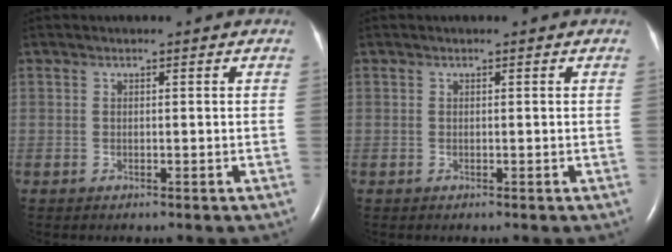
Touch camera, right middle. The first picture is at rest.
{"total": 0.0}